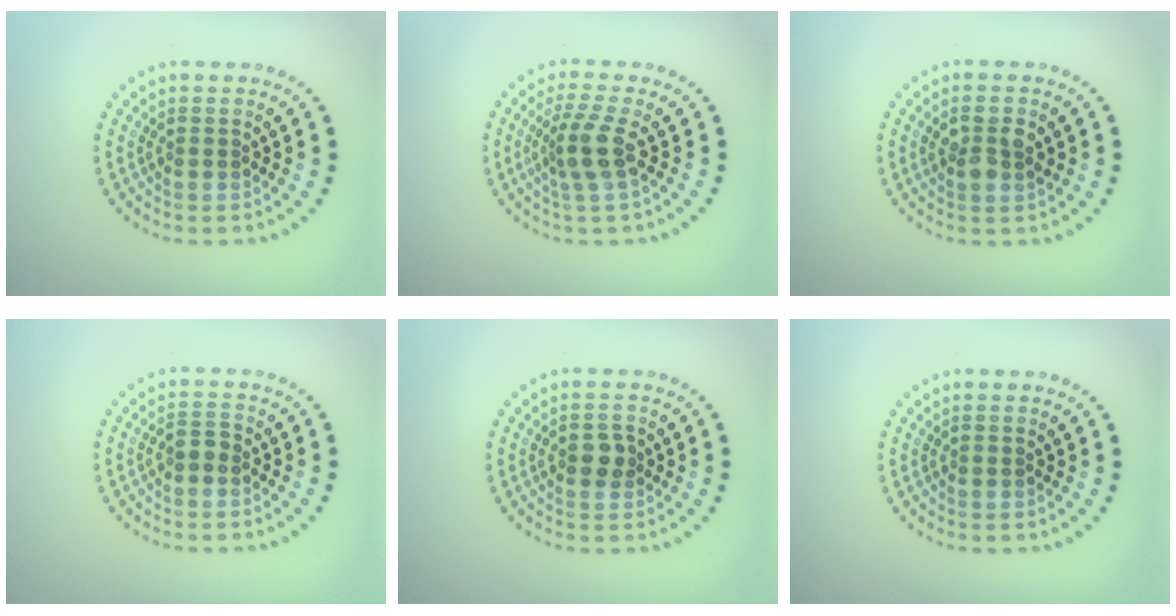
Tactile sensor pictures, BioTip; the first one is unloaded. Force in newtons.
{"total": 2.9, "press": 2.2, "slide": 1.9}
{"total": 2.5, "press": 2.4, "slide": 0.6}
{"total": 1.2, "press": 1.2, "slide": 0.3}
{"total": 1.6, "press": 1.6, "slide": 0.1}
{"total": 0.0}